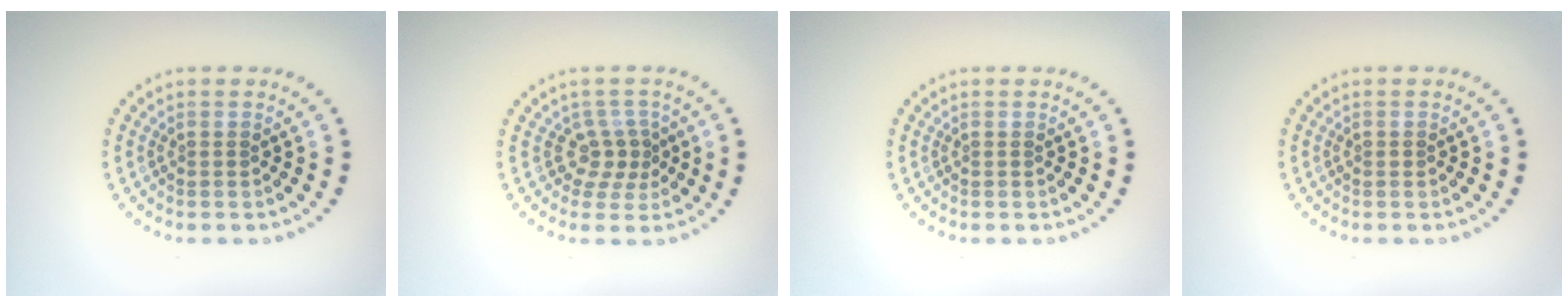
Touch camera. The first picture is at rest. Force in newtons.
{"total": 2.6, "press": 1.8, "slide": 1.8}
{"total": 0.0}
{"total": 0.5, "press": 0.5, "slide": 0.1}